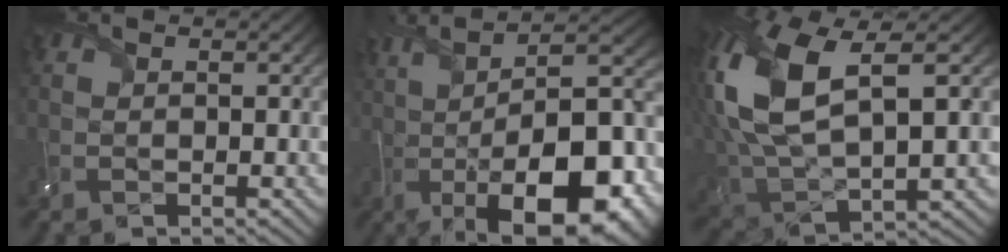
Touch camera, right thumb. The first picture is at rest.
{"total": 18.8, "force": [-2.6, 6.7, 17.3], "torque": [-0.252, -0.004, -0.040]}
{"total": 14.5, "force": [3.3, 6.8, 12.4], "torque": [-0.296, 0.005, 0.067]}